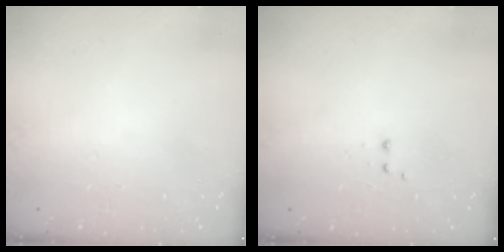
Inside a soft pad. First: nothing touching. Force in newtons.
{"total": 1.9, "press": 1.8, "slide": 0.5}